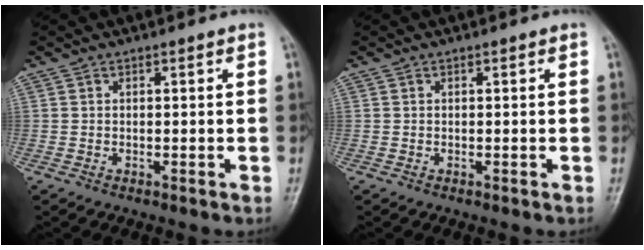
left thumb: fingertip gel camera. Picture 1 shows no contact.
{"total": 0.0}